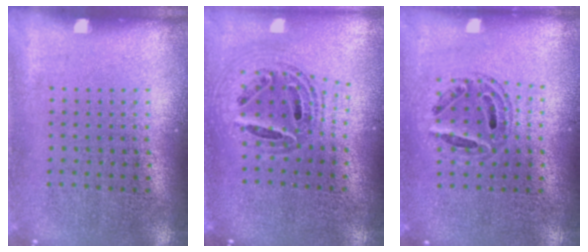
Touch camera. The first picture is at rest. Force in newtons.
{"total": 1.0, "press": 1.0, "slide": 0.2}
{"total": 0.8, "press": 0.7, "slide": 0.2}